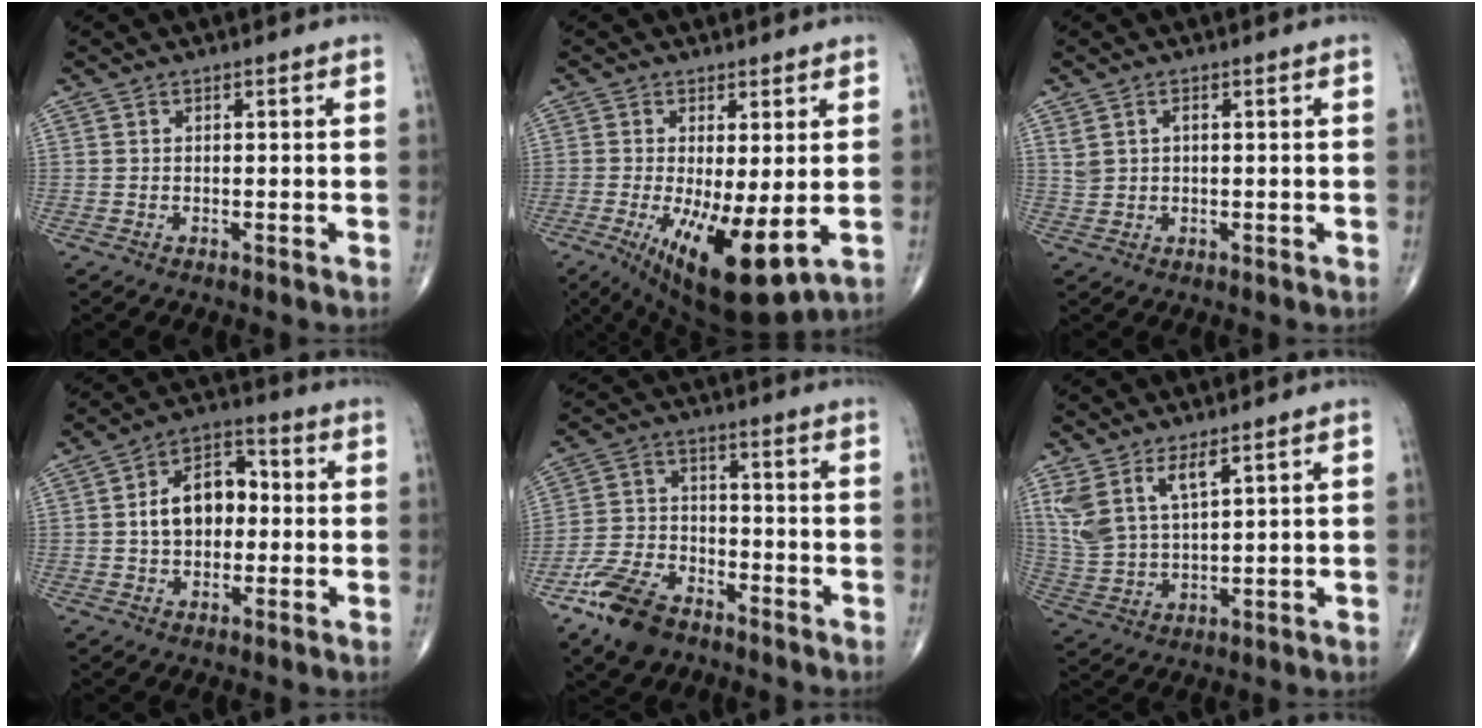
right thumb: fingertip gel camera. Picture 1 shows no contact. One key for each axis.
{"total": 12.6, "fx": -2.6, "fy": 3.9, "fz": 11.6, "tx": -0.198, "ty": -0.027, "tz": -0.027}
{"total": 2.6, "fx": 0.8, "fy": 1.7, "fz": 1.8, "tx": -0.041, "ty": 0.002, "tz": 0.021}
{"total": 10.7, "fx": 0.1, "fy": 7.2, "fz": 7.9, "tx": -0.106, "ty": 0.030, "tz": -0.007}
{"total": 11.7, "fx": -7.7, "fy": 6.5, "fz": 6.0, "tx": -0.106, "ty": 0.036, "tz": -0.148}
{"total": 8.6, "fx": 5.0, "fy": 3.1, "fz": 6.2, "tx": -0.135, "ty": -0.022, "tz": 0.112}